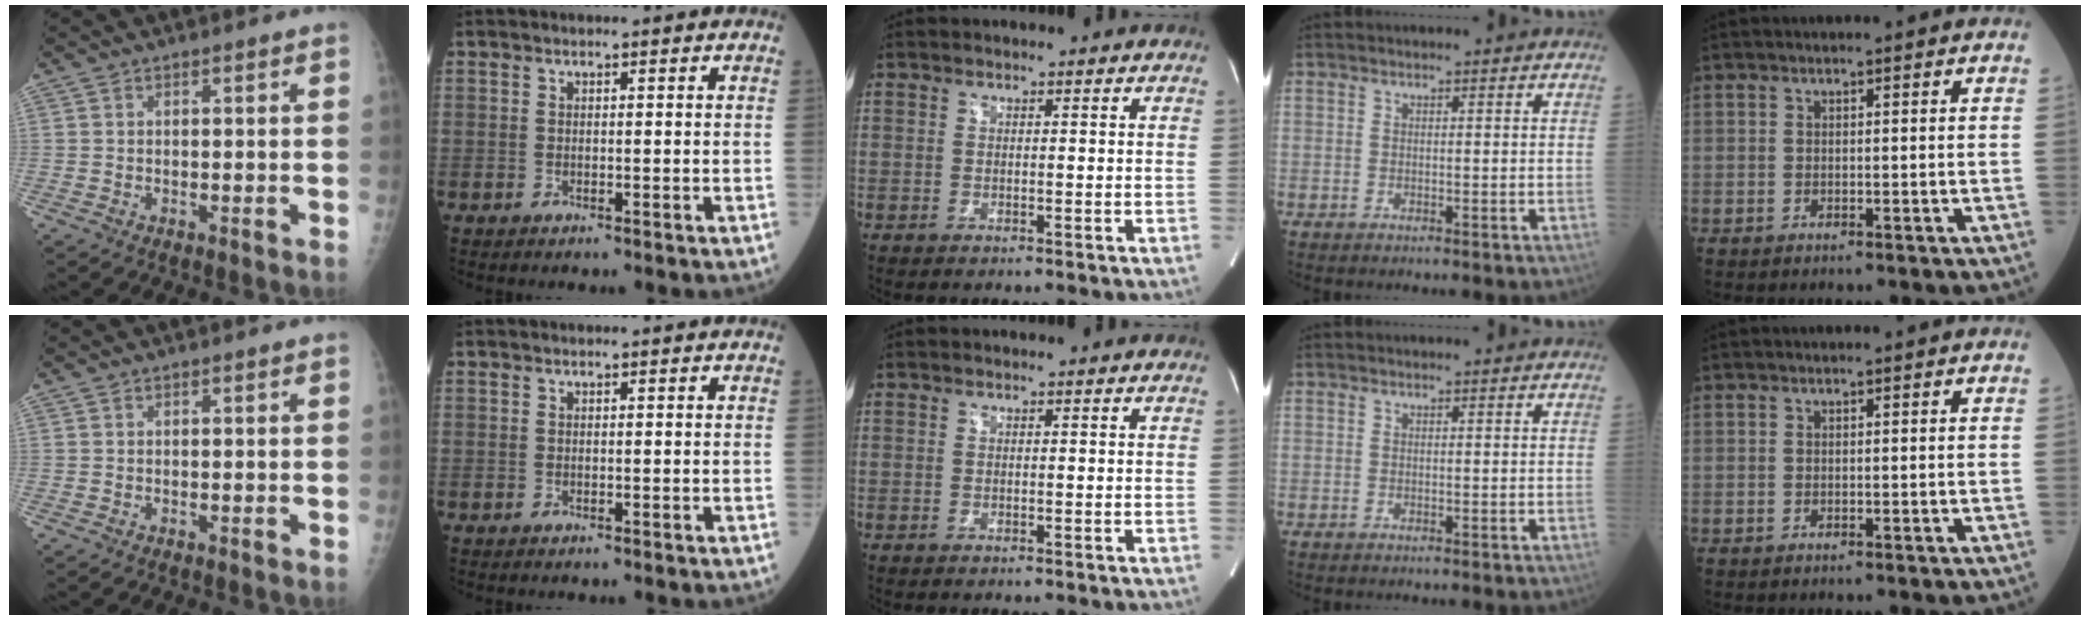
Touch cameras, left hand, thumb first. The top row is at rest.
{}